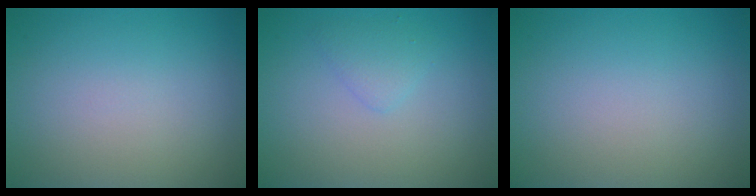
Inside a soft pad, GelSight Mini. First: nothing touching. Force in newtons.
{"total": 1.4, "press": 1.4, "slide": 0.1}
{"total": 0.0}